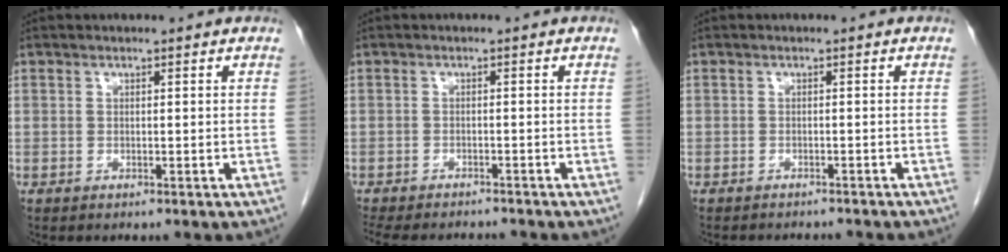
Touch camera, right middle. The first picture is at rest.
{"total": 10.1, "force": [-9.3, 2.1, 3.5], "torque": [-0.070, -0.010, -0.128]}
{"total": 6.0, "force": [-5.5, 1.3, 2.0], "torque": [-0.026, -0.005, -0.065]}